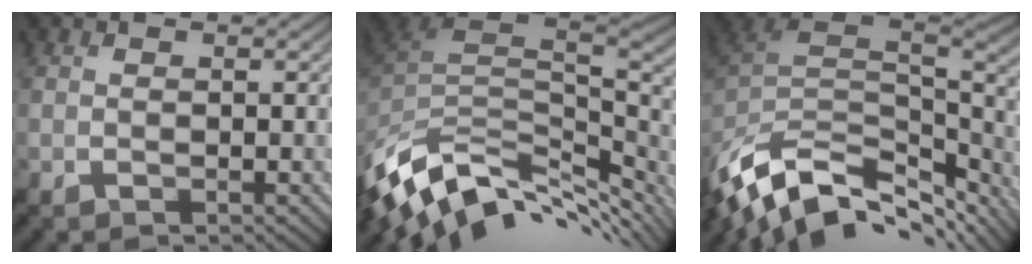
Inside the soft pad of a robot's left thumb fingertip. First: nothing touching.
{"total": 13.3, "force": [-6.0, 7.3, 9.4], "torque": [-0.218, -0.016, -0.102]}
{"total": 13.9, "force": [-7.9, 6.9, 9.2], "torque": [-0.227, -0.016, -0.133]}